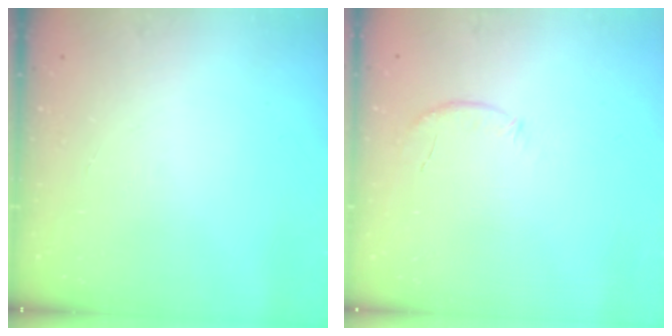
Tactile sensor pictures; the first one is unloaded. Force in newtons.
{"total": 6.9, "press": 6.7, "slide": 1.8}